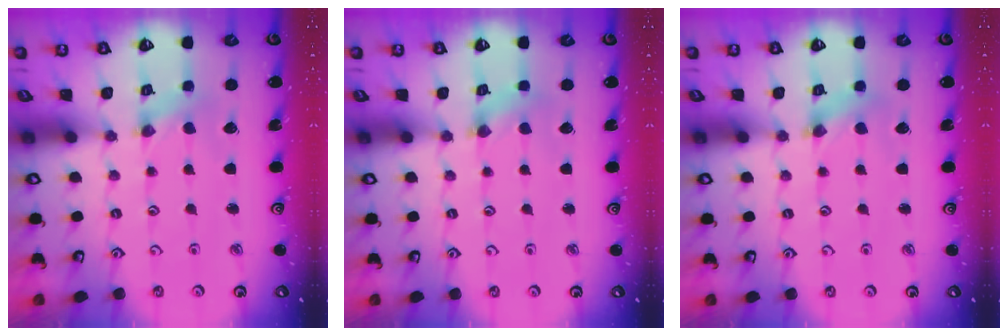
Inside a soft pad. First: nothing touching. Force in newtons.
{"total": 1.5, "press": 1.5, "slide": 0.4}
{"total": 2.3, "press": 2.3, "slide": 0.4}